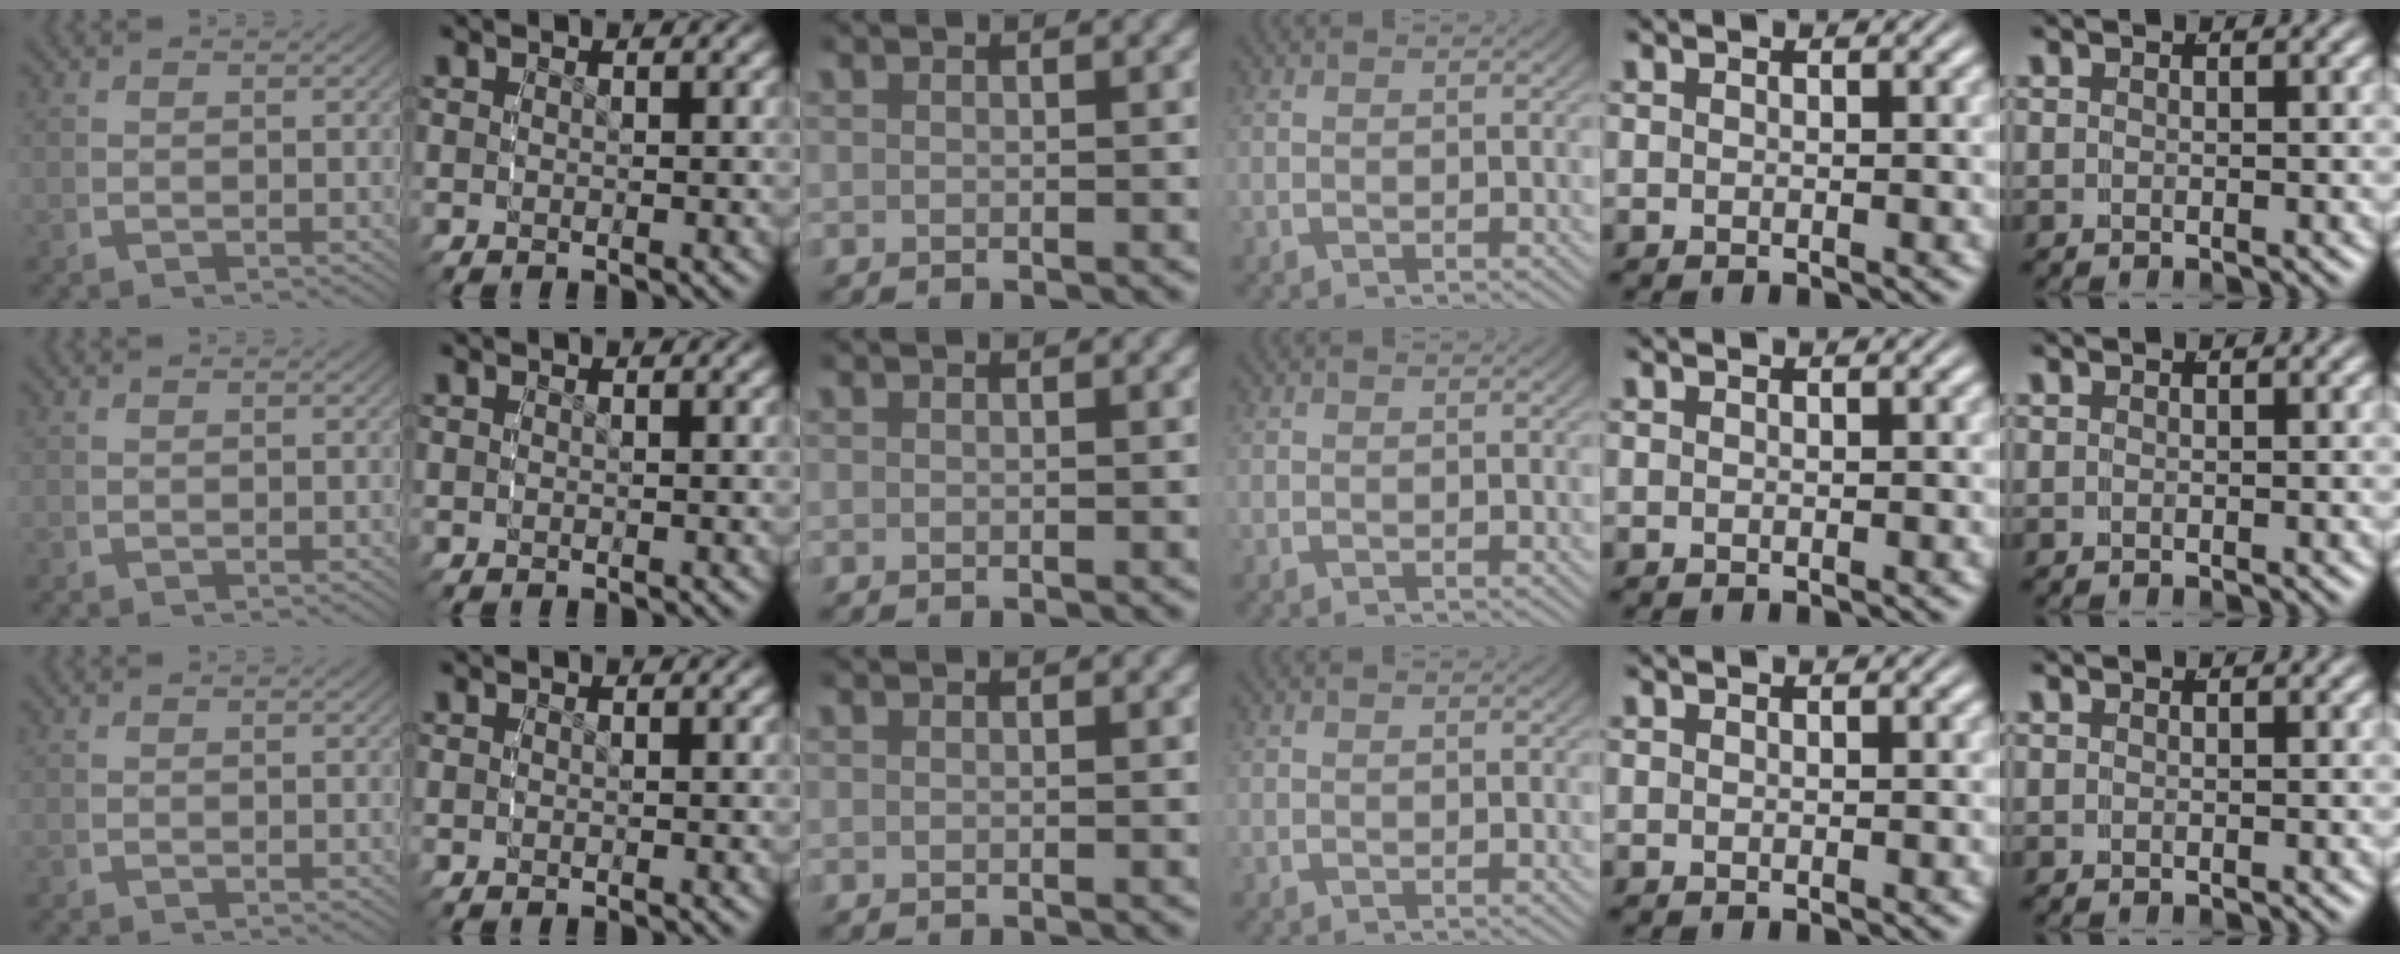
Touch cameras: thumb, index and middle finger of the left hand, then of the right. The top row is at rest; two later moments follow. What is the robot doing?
{"motion": "reach", "object": "jewelry box"}